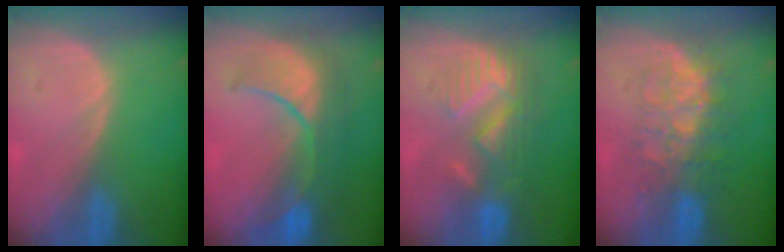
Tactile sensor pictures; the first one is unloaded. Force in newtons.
{"total": 10.2, "press": 9.1, "slide": 4.5}
{"total": 8.7, "press": 8.0, "slide": 3.3}
{"total": 7.9, "press": 7.7, "slide": 2.0}